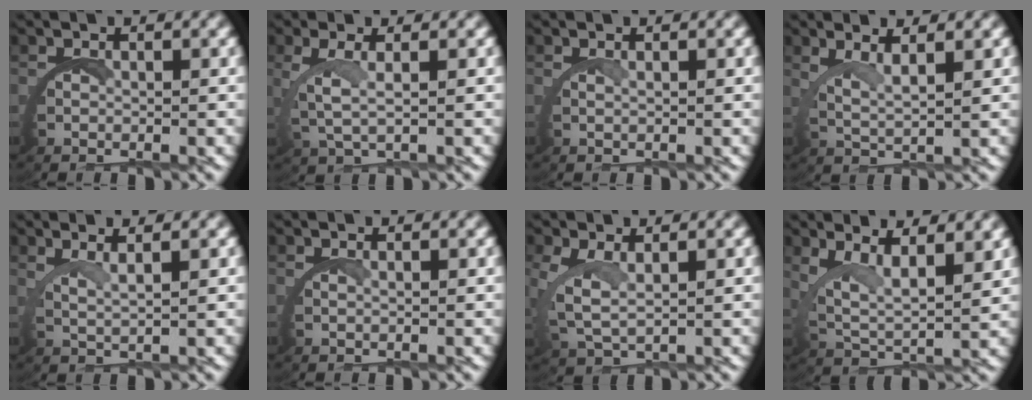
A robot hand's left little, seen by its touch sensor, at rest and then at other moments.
{"total": 2.8, "force": [1.3, 0.4, 2.4], "torque": [-0.068, -0.004, 0.032]}
{"total": 1.0, "force": [0.7, -0.6, 0.3], "torque": [-0.011, 0.003, 0.012]}
{"total": 3.3, "force": [2.5, 0.1, 2.1], "torque": [-0.050, -0.003, 0.047]}
{"total": 2.5, "force": [2.0, -0.6, 1.4], "torque": [-0.037, -0.001, 0.041]}
{"total": 0.6, "force": [0.5, -0.3, 0.3], "torque": [-0.009, 0.005, 0.006]}
{"total": 3.1, "force": [1.5, 1.5, 2.3], "torque": [-0.076, -0.014, 0.040]}
{"total": 6.1, "force": [3.2, 3.1, 4.2], "torque": [-0.096, -0.008, 0.051]}